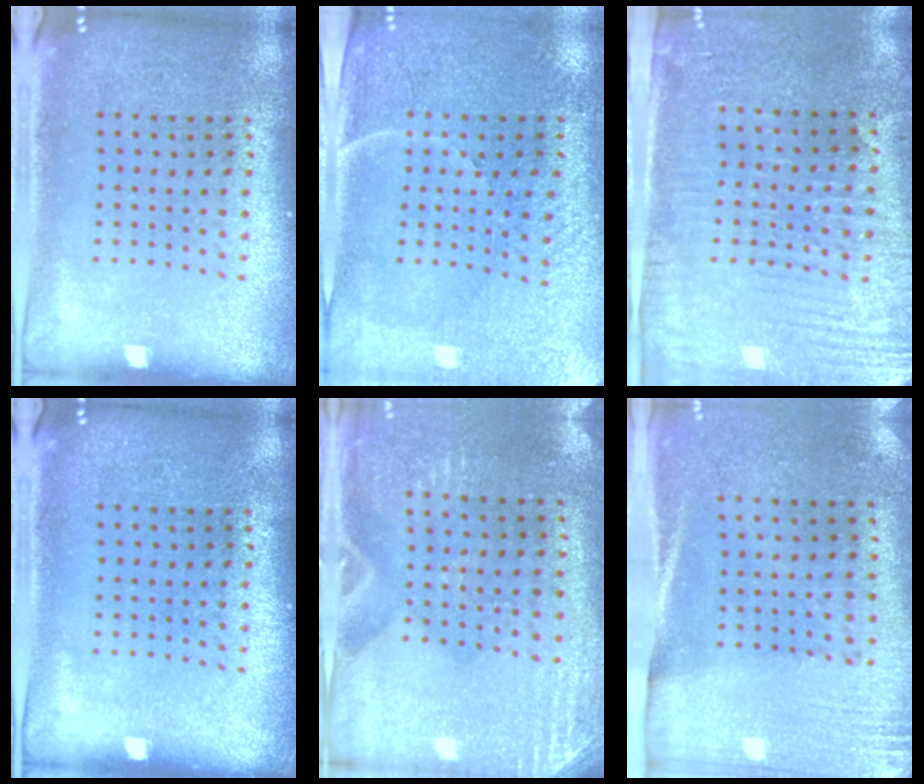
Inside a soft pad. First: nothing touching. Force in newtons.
{"total": 3.4, "press": 3.1, "slide": 1.3}
{"total": 3.2, "press": 2.9, "slide": 1.3}
{"total": 0.0}
{"total": 2.9, "press": 2.5, "slide": 1.4}
{"total": 2.7, "press": 2.4, "slide": 1.2}